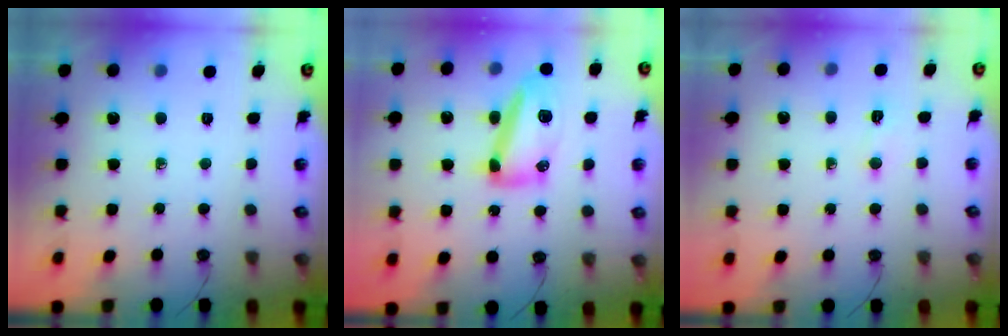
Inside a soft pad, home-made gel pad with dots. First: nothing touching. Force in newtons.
{"total": 12.5, "press": 12.4, "slide": 1.3}
{"total": 2.8, "press": 2.7, "slide": 0.5}